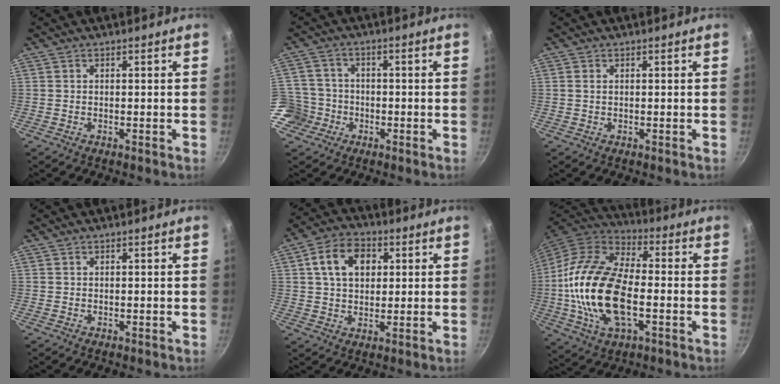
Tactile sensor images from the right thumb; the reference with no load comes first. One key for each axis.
{"total": 7.5, "fx": -3.0, "fy": 6.8, "fz": 1.3, "tx": 0.002, "ty": 0.032, "tz": -0.061}
{"total": 0.7, "fx": 0.2, "fy": 0.5, "fz": 0.5, "tx": -0.008, "ty": 0.002, "tz": 0.004}
{"total": 0.0}
{"total": 10.5, "fx": 2.9, "fy": 7.6, "fz": 6.7, "tx": -0.097, "ty": 0.008, "tz": 0.041}
{"total": 22.7, "fx": -2.8, "fy": 12.1, "fz": 19.0, "tx": -0.366, "ty": 0.027, "tz": -0.059}